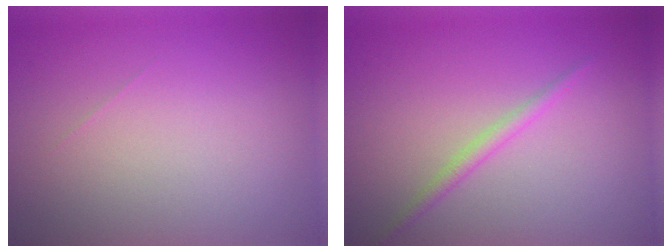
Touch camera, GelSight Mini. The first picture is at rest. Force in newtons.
{"total": 1.3, "press": 1.3, "slide": 0.1}